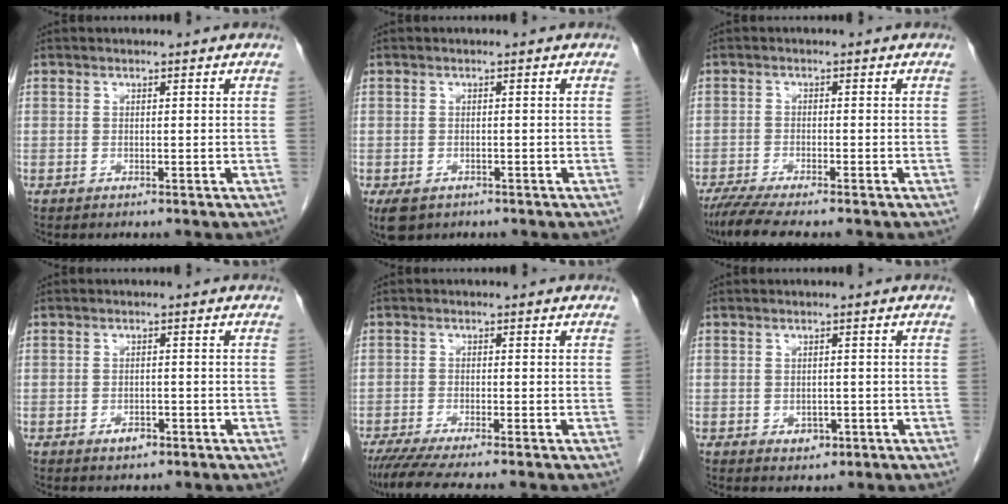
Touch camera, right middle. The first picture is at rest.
{"total": 3.6, "force": [-2.2, 2.2, 1.7], "torque": [-0.033, -0.005, -0.030]}
{"total": 6.8, "force": [-5.6, 0.2, 3.8], "torque": [-0.061, -0.019, -0.094]}
{"total": 1.9, "force": [-1.1, 1.0, 1.1], "torque": [-0.018, 0.002, -0.012]}
{"total": 7.7, "force": [-6.5, -0.3, 4.2], "torque": [-0.058, -0.022, -0.105]}
{"total": 1.9, "force": [-0.7, 1.4, 1.1], "torque": [-0.014, 0.002, -0.001]}